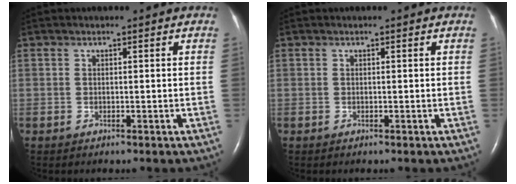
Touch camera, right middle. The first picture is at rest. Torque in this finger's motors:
{"motor_torque": [-0.14, -0.09, 0.00, -0.01]}